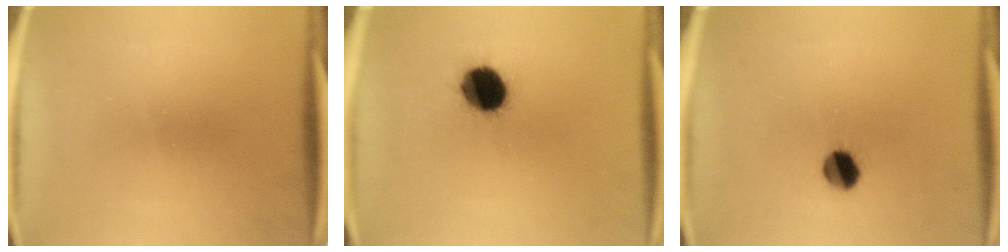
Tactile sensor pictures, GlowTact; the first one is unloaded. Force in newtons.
{"total": 11.6}
{"total": 5.5}